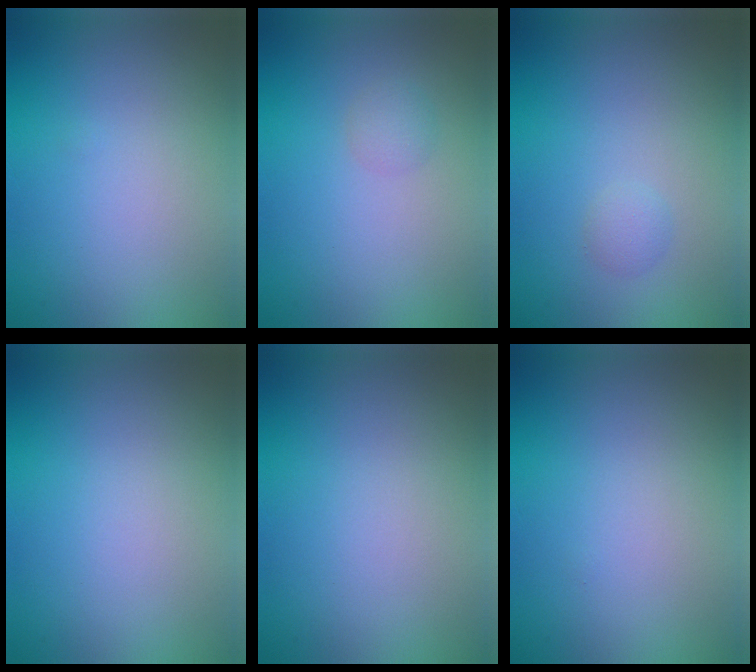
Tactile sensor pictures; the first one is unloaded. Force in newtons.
{"total": 1.2, "press": 1.2, "slide": 0.0}
{"total": 1.0, "press": 1.0, "slide": 0.1}
{"total": 0.0}
{"total": 0.0}
{"total": 0.0}